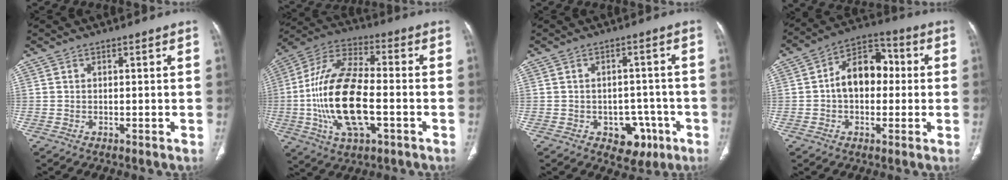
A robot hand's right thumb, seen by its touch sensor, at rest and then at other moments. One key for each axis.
{"total": 19.9, "fx": -3.5, "fy": 8.9, "fz": 17.5, "tx": -0.348, "ty": 0.024, "tz": -0.062}
{"total": 7.2, "fx": -3.2, "fy": 5.1, "fz": 3.9, "tx": -0.015, "ty": 0.023, "tz": -0.034}
{"total": 11.5, "fx": 0.4, "fy": 7.8, "fz": 8.4, "tx": -0.104, "ty": 0.034, "tz": -0.005}